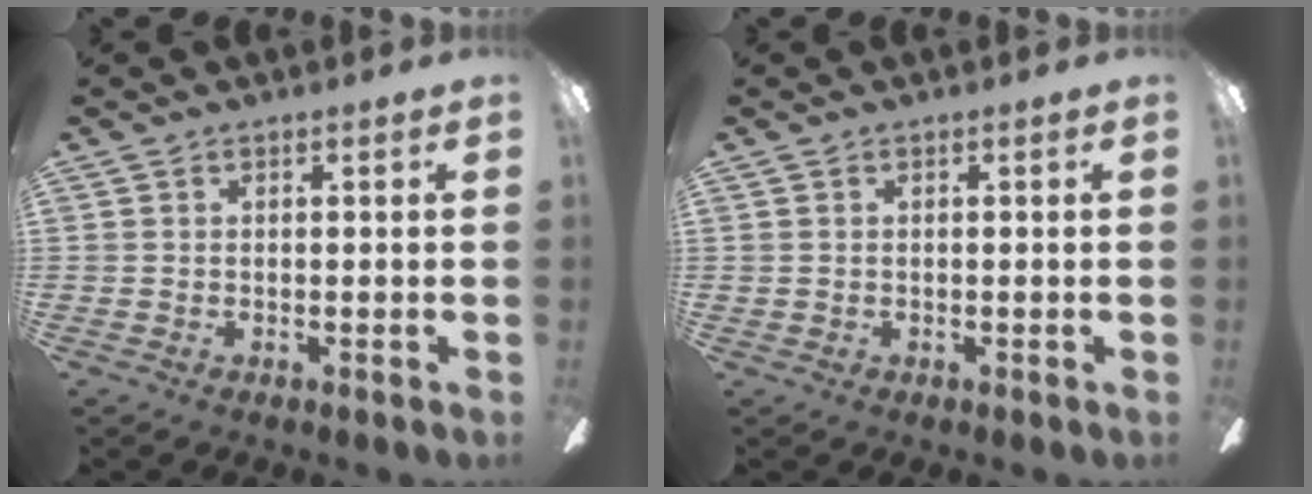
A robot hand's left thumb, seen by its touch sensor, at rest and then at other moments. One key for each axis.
{"total": 0.8, "fx": 0.1, "fy": 0.8, "fz": 0.0, "tx": 0.000, "ty": 0.006, "tz": 0.000}